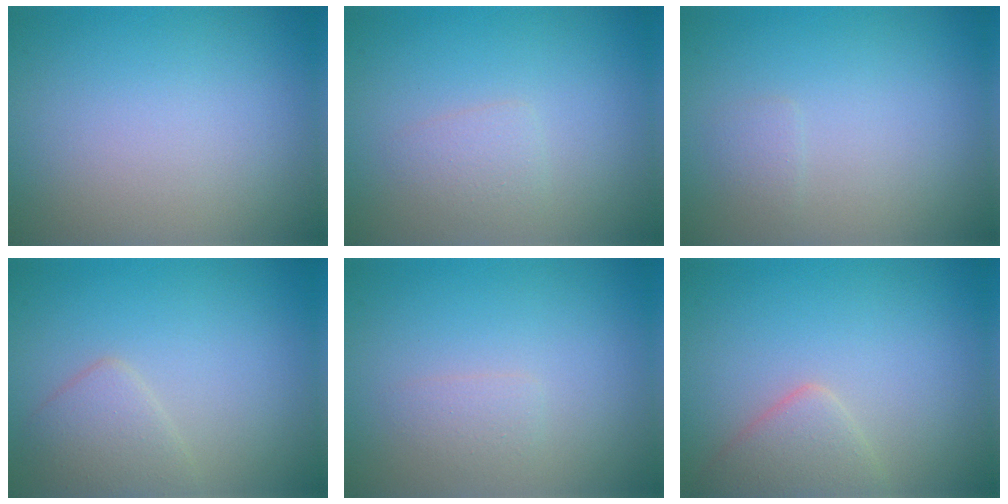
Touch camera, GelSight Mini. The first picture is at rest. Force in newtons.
{"total": 1.3, "press": 1.3, "slide": 0.1}
{"total": 0.7, "press": 0.7, "slide": 0.0}
{"total": 2.5, "press": 2.5, "slide": 0.2}
{"total": 1.1, "press": 1.1, "slide": 0.1}
{"total": 2.8, "press": 2.8, "slide": 0.2}